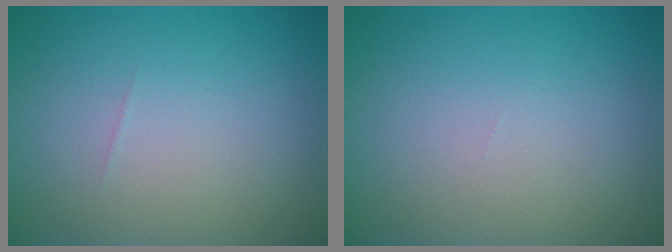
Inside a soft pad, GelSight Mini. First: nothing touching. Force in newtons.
{"total": 0.0}